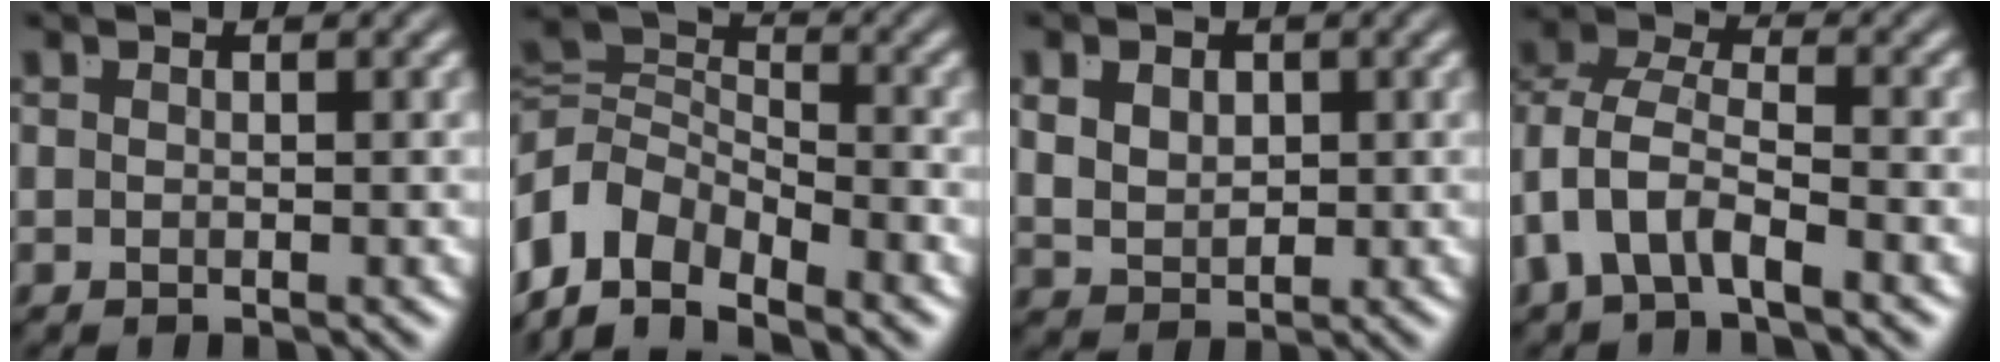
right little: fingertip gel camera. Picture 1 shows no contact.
{"total": 10.1, "force": [-3.0, 7.9, 5.6], "torque": [-0.130, -0.045, -0.045]}
{"total": 3.9, "force": [0.7, 3.1, 2.3], "torque": [-0.052, -0.019, 0.023]}
{"total": 6.3, "force": [-0.5, 4.9, 3.9], "torque": [-0.096, -0.018, -0.012]}